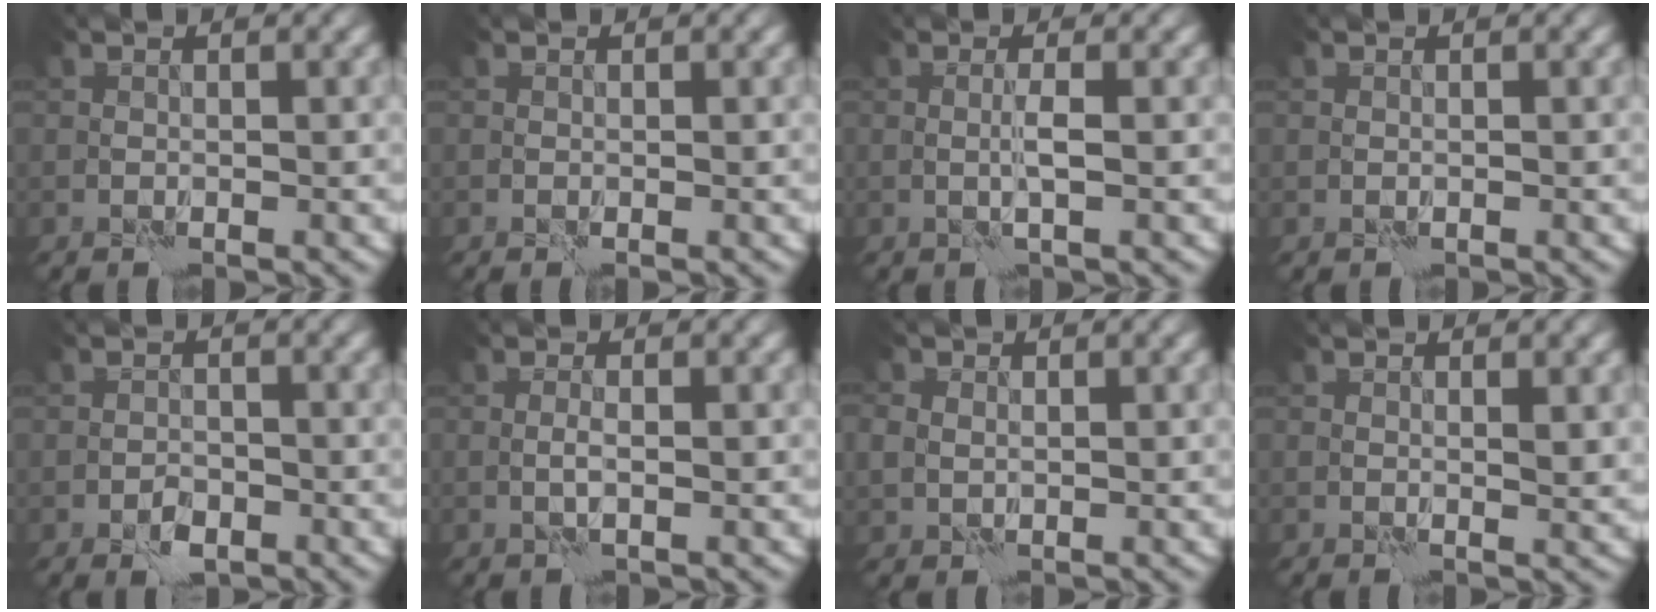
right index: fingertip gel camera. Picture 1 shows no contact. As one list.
[{"total": 0.0}, {"total": 1.2, "force": [0.3, -0.3, 1.1], "torque": [-0.024, -0.002, 0.004]}, {"total": 0.0}, {"total": 1.6, "force": [-0.9, 0.9, 1.0], "torque": [-0.013, 0.001, -0.017]}, {"total": 0.8, "force": [0.1, -0.1, 0.8], "torque": [-0.018, -0.001, 0.000]}, {"total": 2.3, "force": [0.9, 1.8, 1.1], "torque": [-0.032, 0.008, 0.012]}, {"total": 1.3, "force": [0.5, 0.4, 1.1], "torque": [-0.013, -0.007, 0.011]}]